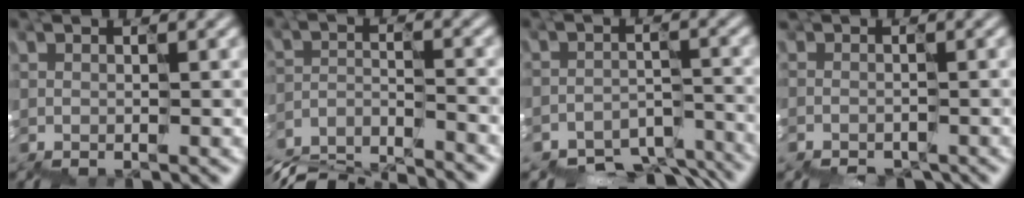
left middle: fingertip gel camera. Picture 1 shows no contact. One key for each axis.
{"total": 9.9, "fx": -9.8, "fy": 1.1, "fz": 1.0, "tx": -0.034, "ty": -0.021, "tz": -0.154}
{"total": 7.2, "fx": -6.5, "fy": 2.4, "fz": 1.9, "tx": -0.049, "ty": -0.028, "tz": -0.081}
{"total": 2.5, "fx": -2.2, "fy": 0.9, "fz": 0.9, "tx": -0.005, "ty": -0.021, "tz": -0.024}